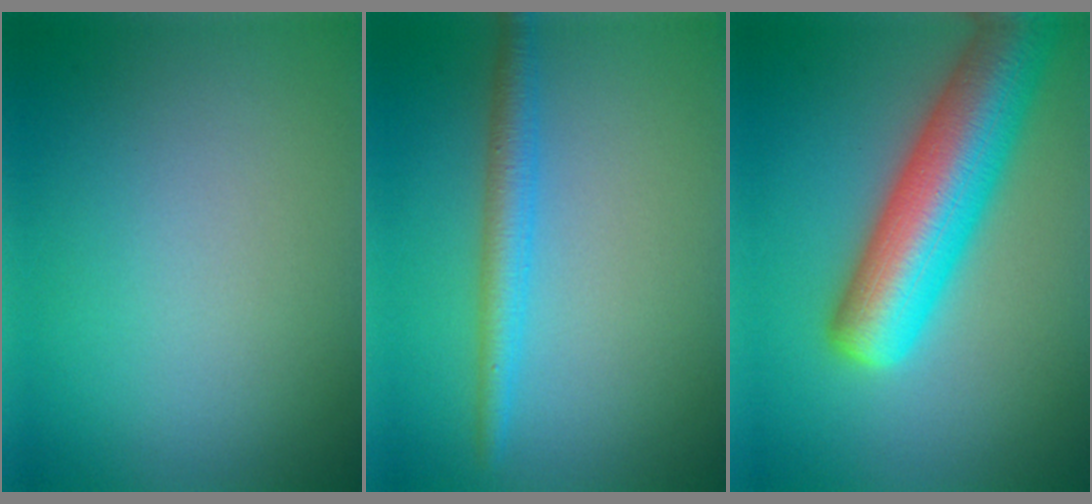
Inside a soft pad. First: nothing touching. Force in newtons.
{"total": 2.7, "press": 2.7, "slide": 0.1}
{"total": 9.8, "press": 9.8, "slide": 0.6}